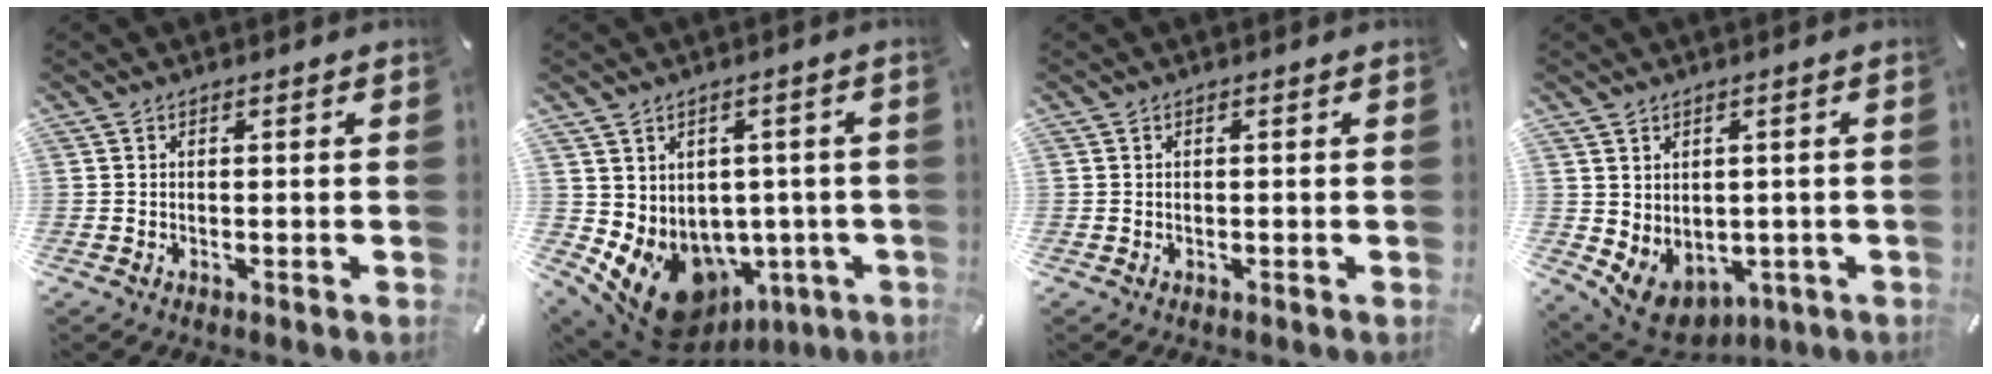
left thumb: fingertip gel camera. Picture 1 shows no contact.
{"total": 11.0, "force": [-4.2, 8.2, 6.0], "torque": [-0.113, -0.006, -0.064]}
{"total": 0.0}
{"total": 5.5, "force": [-0.7, 4.9, 2.4], "torque": [-0.066, -0.007, -0.004]}